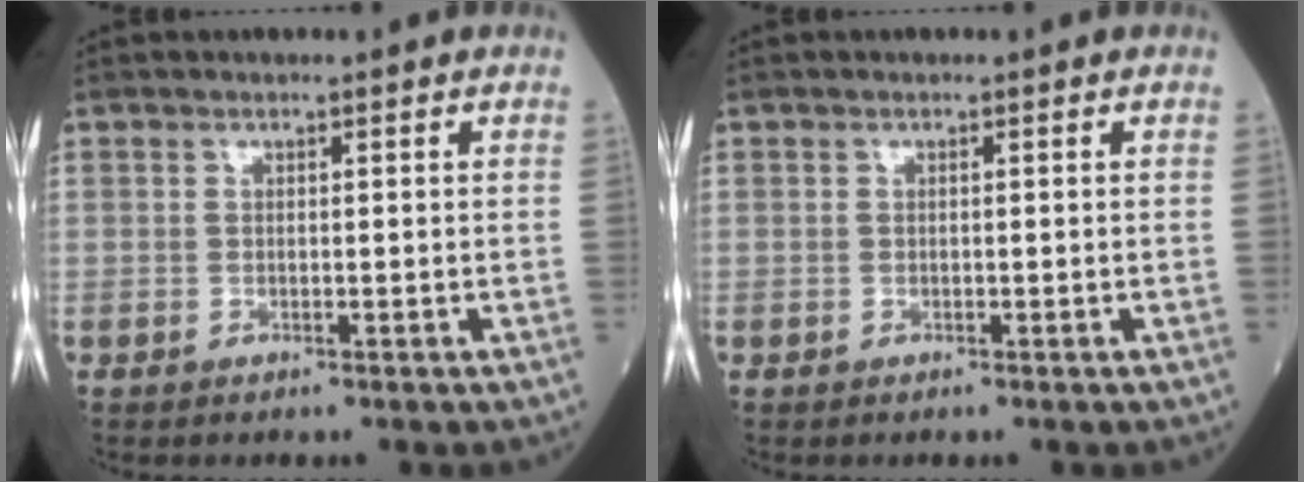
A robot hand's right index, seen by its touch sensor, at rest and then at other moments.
{"total": 0.0}